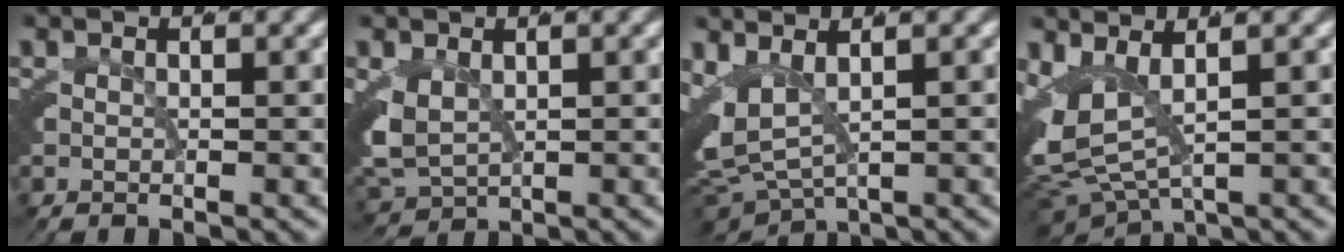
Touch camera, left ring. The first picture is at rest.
{"total": 4.3, "force": [-0.6, 3.8, 2.1], "torque": [-0.092, -0.035, 0.011]}
{"total": 8.6, "force": [-0.7, 7.1, 4.8], "torque": [-0.137, -0.035, -0.001]}
{"total": 7.7, "force": [-0.3, 5.7, 5.2], "torque": [-0.132, -0.029, 0.004]}